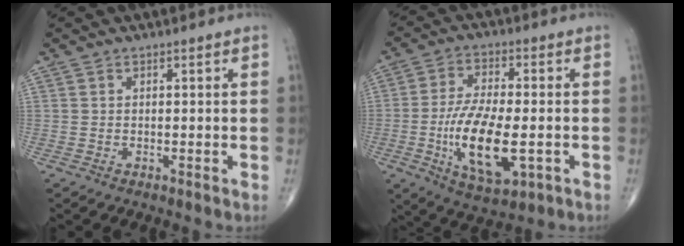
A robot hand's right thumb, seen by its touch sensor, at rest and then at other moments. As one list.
[{"total": 14.6, "force": [-3.3, 6.0, 12.9], "torque": [-0.237, -0.002, -0.049]}]